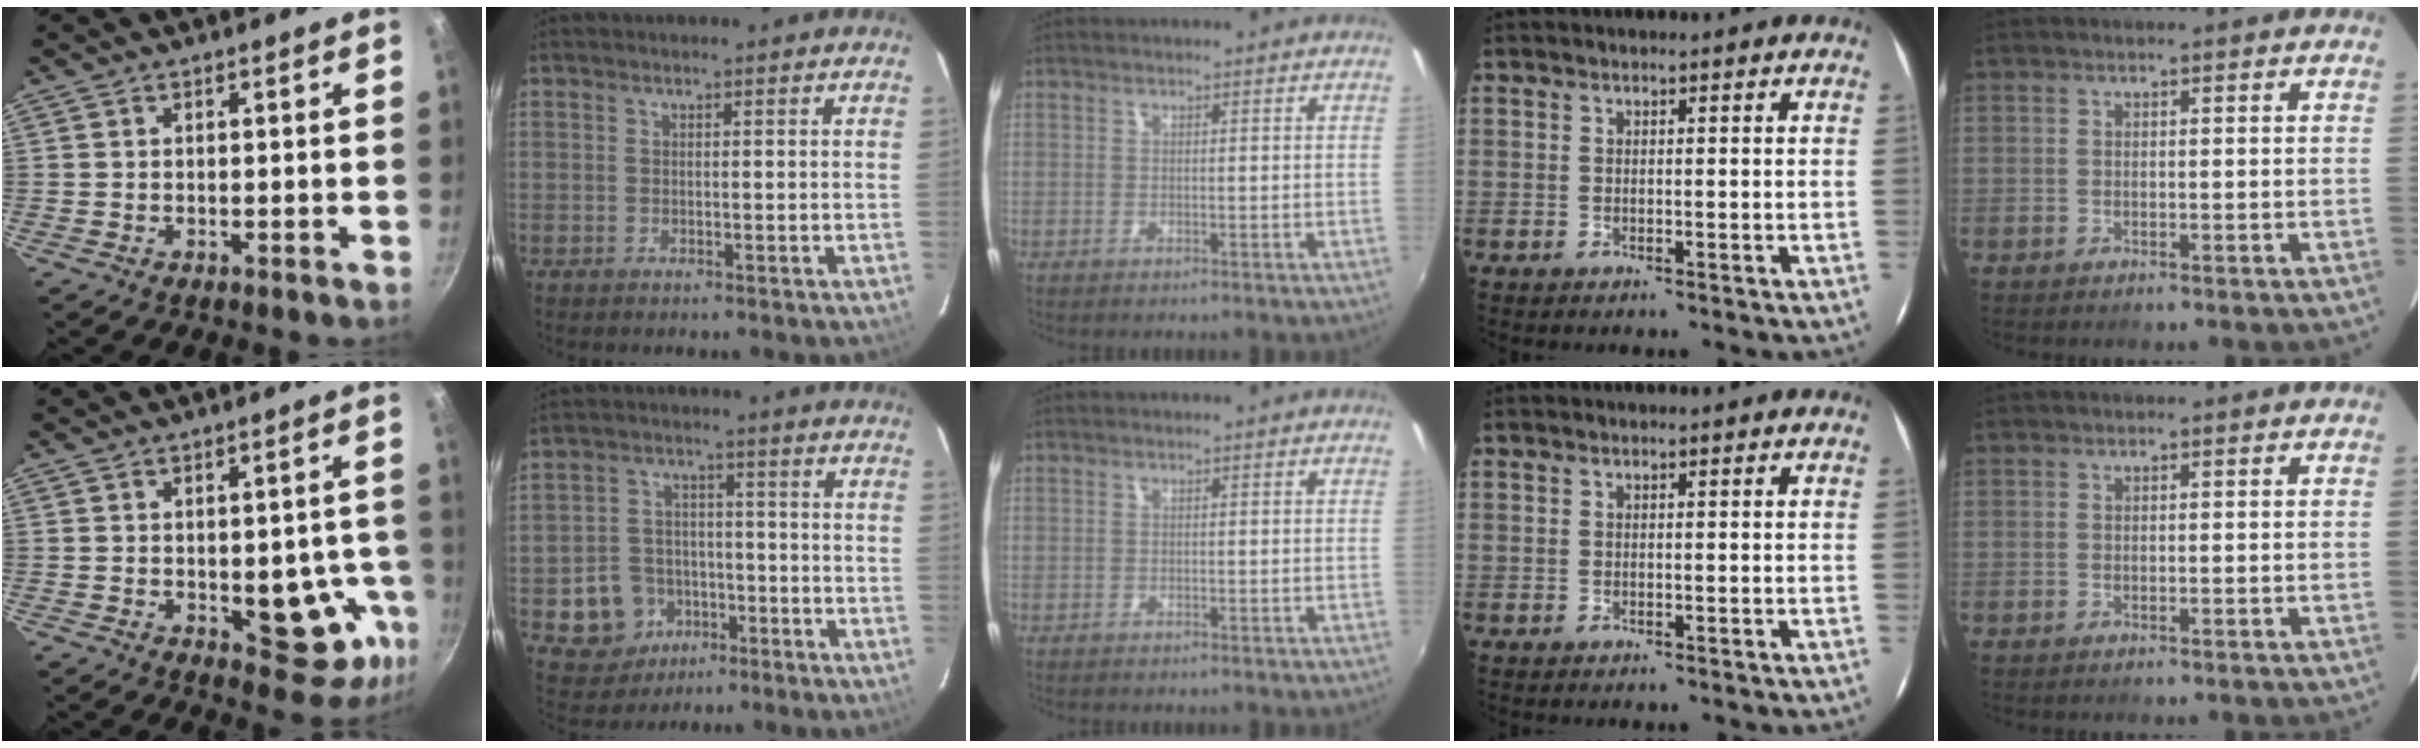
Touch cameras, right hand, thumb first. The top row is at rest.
{"thumb": {"total": 12.0, "force": [-2.4, 6.4, 9.8], "torque": [-0.060, 0.001, -0.023]}, "index": {"total": 9.5, "force": [-4.1, 8.3, 1.9], "torque": [-0.063, 0.029, -0.046]}}